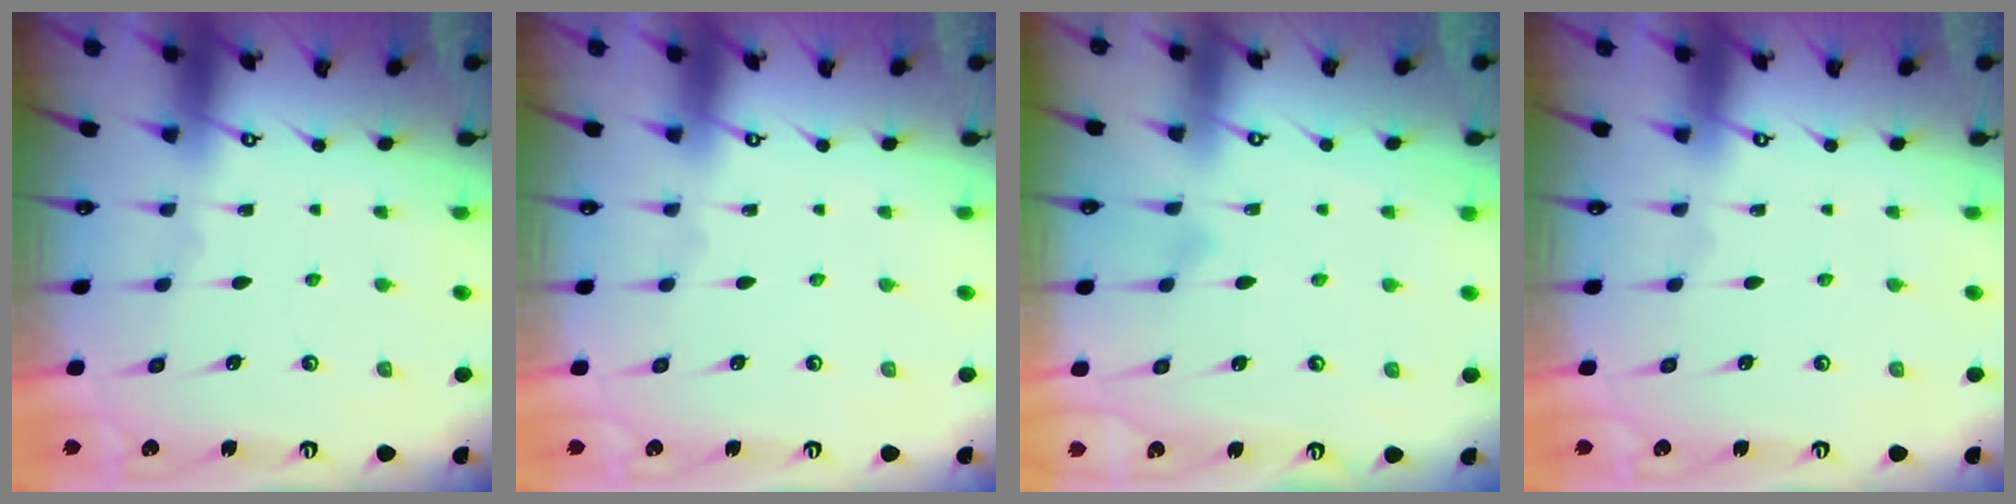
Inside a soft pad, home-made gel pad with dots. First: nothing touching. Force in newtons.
{"total": 0.0}
{"total": 7.7, "press": 7.7, "slide": 0.4}
{"total": 0.0}